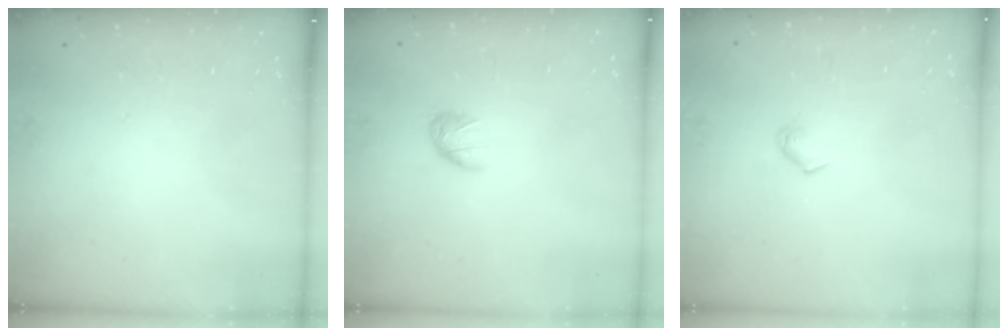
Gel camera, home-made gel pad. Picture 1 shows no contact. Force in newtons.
{"total": 5.4, "press": 5.3, "slide": 1.0}
{"total": 4.5, "press": 4.4, "slide": 0.8}